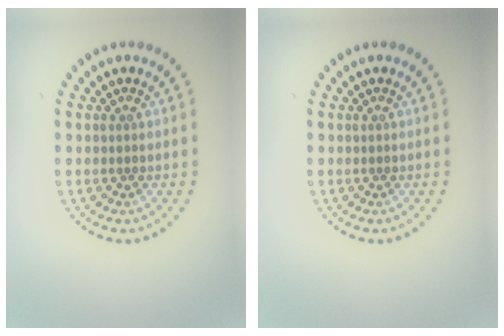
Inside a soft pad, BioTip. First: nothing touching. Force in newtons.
{"total": 0.0}